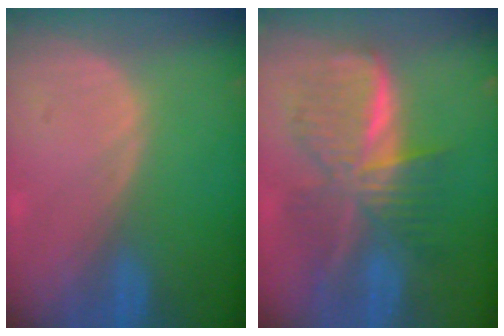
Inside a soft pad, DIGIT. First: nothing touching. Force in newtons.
{"total": 9.5, "press": 9.5, "slide": 0.7}